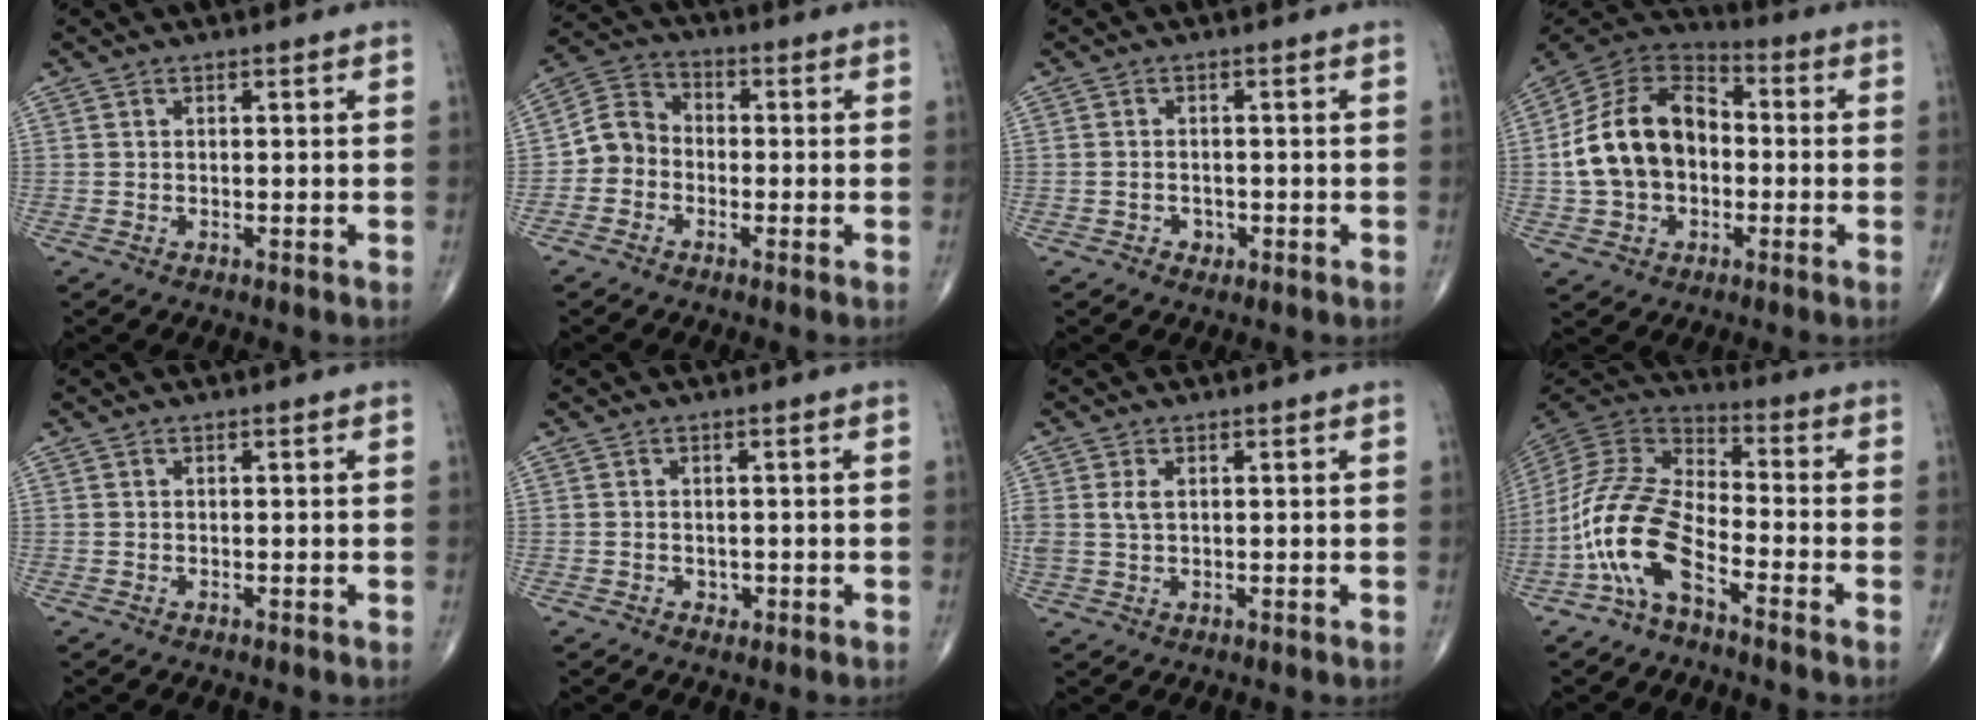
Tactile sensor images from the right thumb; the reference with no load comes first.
{"total": 6.5, "force": [-1.9, 5.7, 2.6], "torque": [-0.024, 0.030, -0.052]}
{"total": 1.8, "force": [-0.9, 1.4, 0.7], "torque": [0.000, 0.006, -0.012]}
{"total": 17.1, "force": [-1.0, 12.3, 11.8], "torque": [-0.189, 0.034, -0.026]}
{"total": 0.0}
{"total": 1.2, "force": [-0.4, 1.0, 0.5], "torque": [0.001, 0.002, -0.005]}
{"total": 2.6, "force": [0.7, 1.6, 2.0], "torque": [-0.049, 0.006, 0.019]}
{"total": 13.8, "force": [-6.7, 5.7, 10.6], "torque": [-0.222, 0.059, -0.142]}